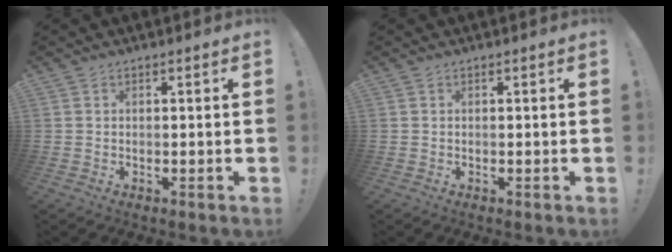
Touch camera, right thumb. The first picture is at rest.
{"total": 0.0}